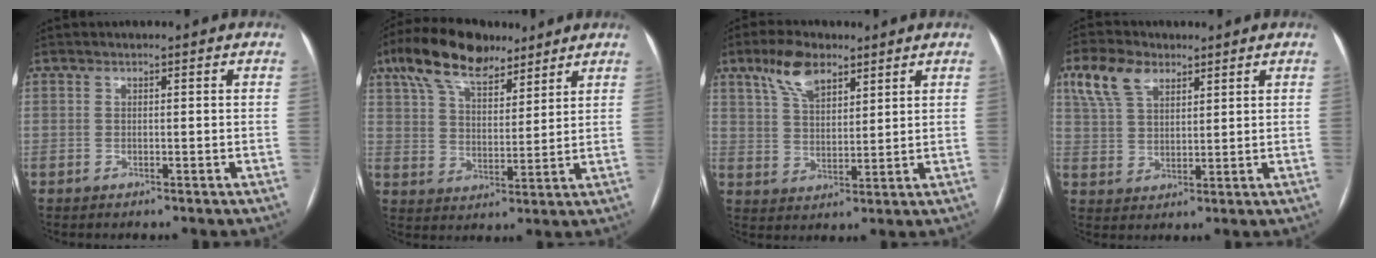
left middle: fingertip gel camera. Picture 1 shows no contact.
{"total": 13.2, "force": [9.5, 5.3, 7.6], "torque": [-0.147, 0.034, 0.171]}
{"total": 7.9, "force": [5.2, 3.4, 5.0], "torque": [-0.100, 0.016, 0.100]}
{"total": 7.8, "force": [4.6, 4.2, 4.7], "torque": [-0.107, 0.025, 0.093]}